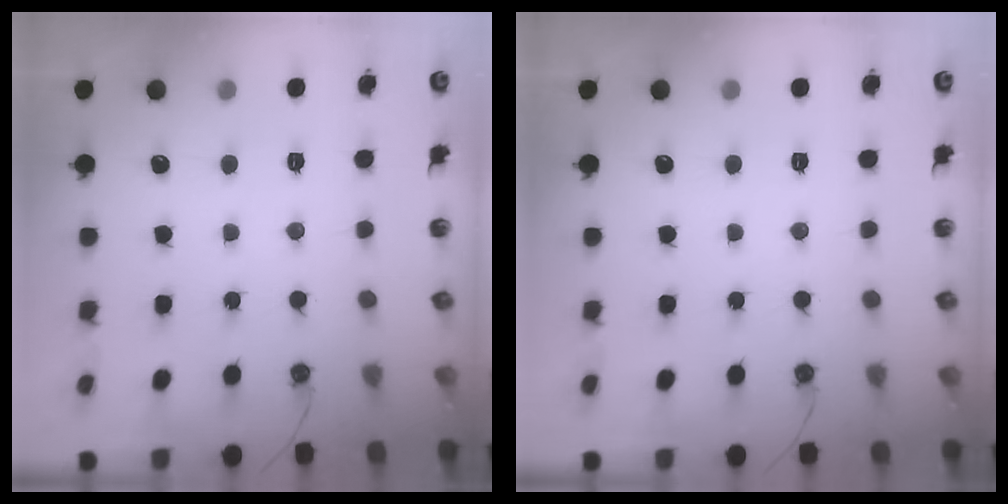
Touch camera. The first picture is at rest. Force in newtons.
{"total": 0.0}